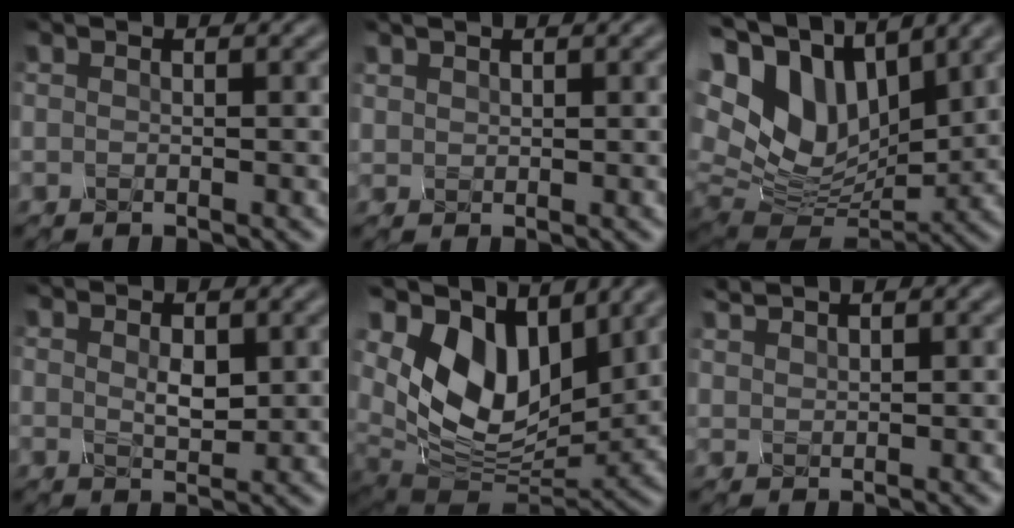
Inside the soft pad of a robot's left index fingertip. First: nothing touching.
{"total": 0.8, "force": [0.5, -0.2, -0.6], "torque": [0.004, 0.002, 0.025]}
{"total": 13.3, "force": [4.8, 8.4, 9.0], "torque": [-0.215, 0.021, 0.099]}
{"total": 1.2, "force": [0.2, 0.4, 1.1], "torque": [-0.029, 0.000, 0.019]}
{"total": 8.9, "force": [3.7, 5.5, 5.9], "torque": [-0.115, -0.013, 0.076]}
{"total": 1.3, "force": [1.2, -0.3, -0.4], "torque": [0.002, 0.006, 0.040]}